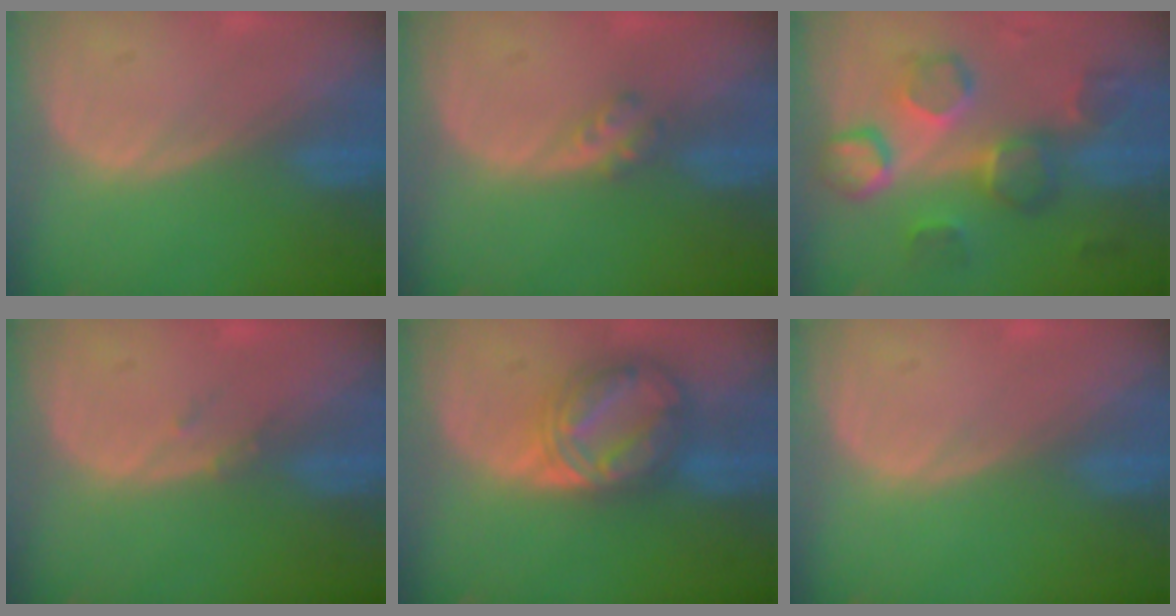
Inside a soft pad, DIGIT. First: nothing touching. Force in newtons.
{"total": 2.5, "press": 2.1, "slide": 1.4}
{"total": 8.9, "press": 8.8, "slide": 0.9}
{"total": 1.2, "press": 1.0, "slide": 0.6}
{"total": 8.0, "press": 8.0, "slide": 0.6}
{"total": 0.0}